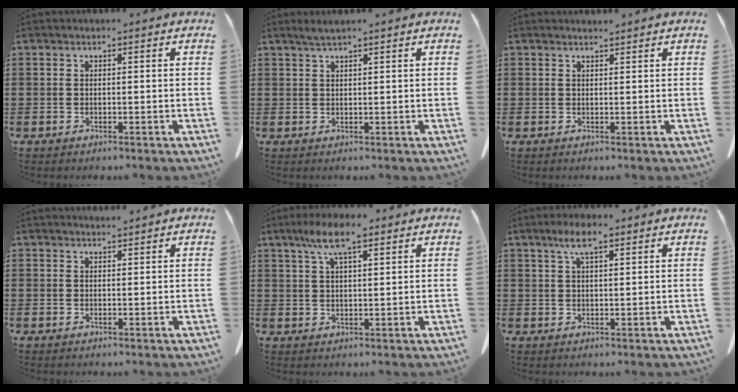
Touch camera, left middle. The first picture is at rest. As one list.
[{"total": 1.5, "force": [1.2, 0.0, 0.9], "torque": [-0.018, 0.001, 0.022]}, {"total": 0.9, "force": [0.9, 0.1, 0.1], "torque": [-0.004, -0.001, 0.018]}, {"total": 1.1, "force": [1.1, 0.0, 0.2], "torque": [-0.006, -0.001, 0.021]}, {"total": 6.9, "force": [4.3, 1.5, 5.2], "torque": [-0.109, 0.007, 0.074]}, {"total": 4.5, "force": [2.7, 1.1, 3.4], "torque": [-0.074, 0.007, 0.045]}]